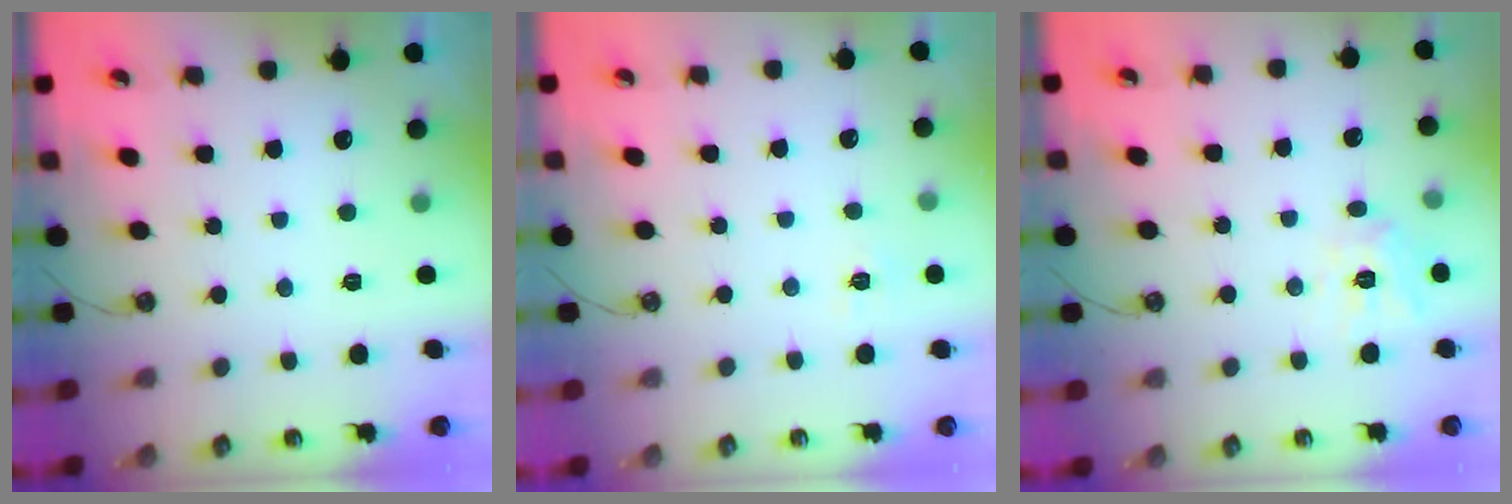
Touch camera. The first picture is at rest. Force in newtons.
{"total": 4.8, "press": 4.7, "slide": 0.5}
{"total": 10.5, "press": 10.5, "slide": 0.7}